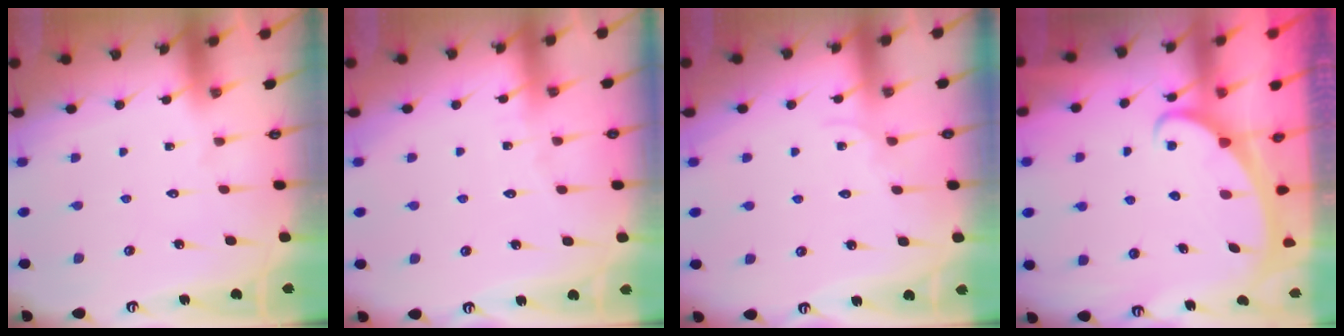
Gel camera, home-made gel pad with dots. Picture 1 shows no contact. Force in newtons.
{"total": 3.5, "press": 3.5, "slide": 0.3}
{"total": 3.5, "press": 3.5, "slide": 0.3}
{"total": 2.3, "press": 2.2, "slide": 0.3}